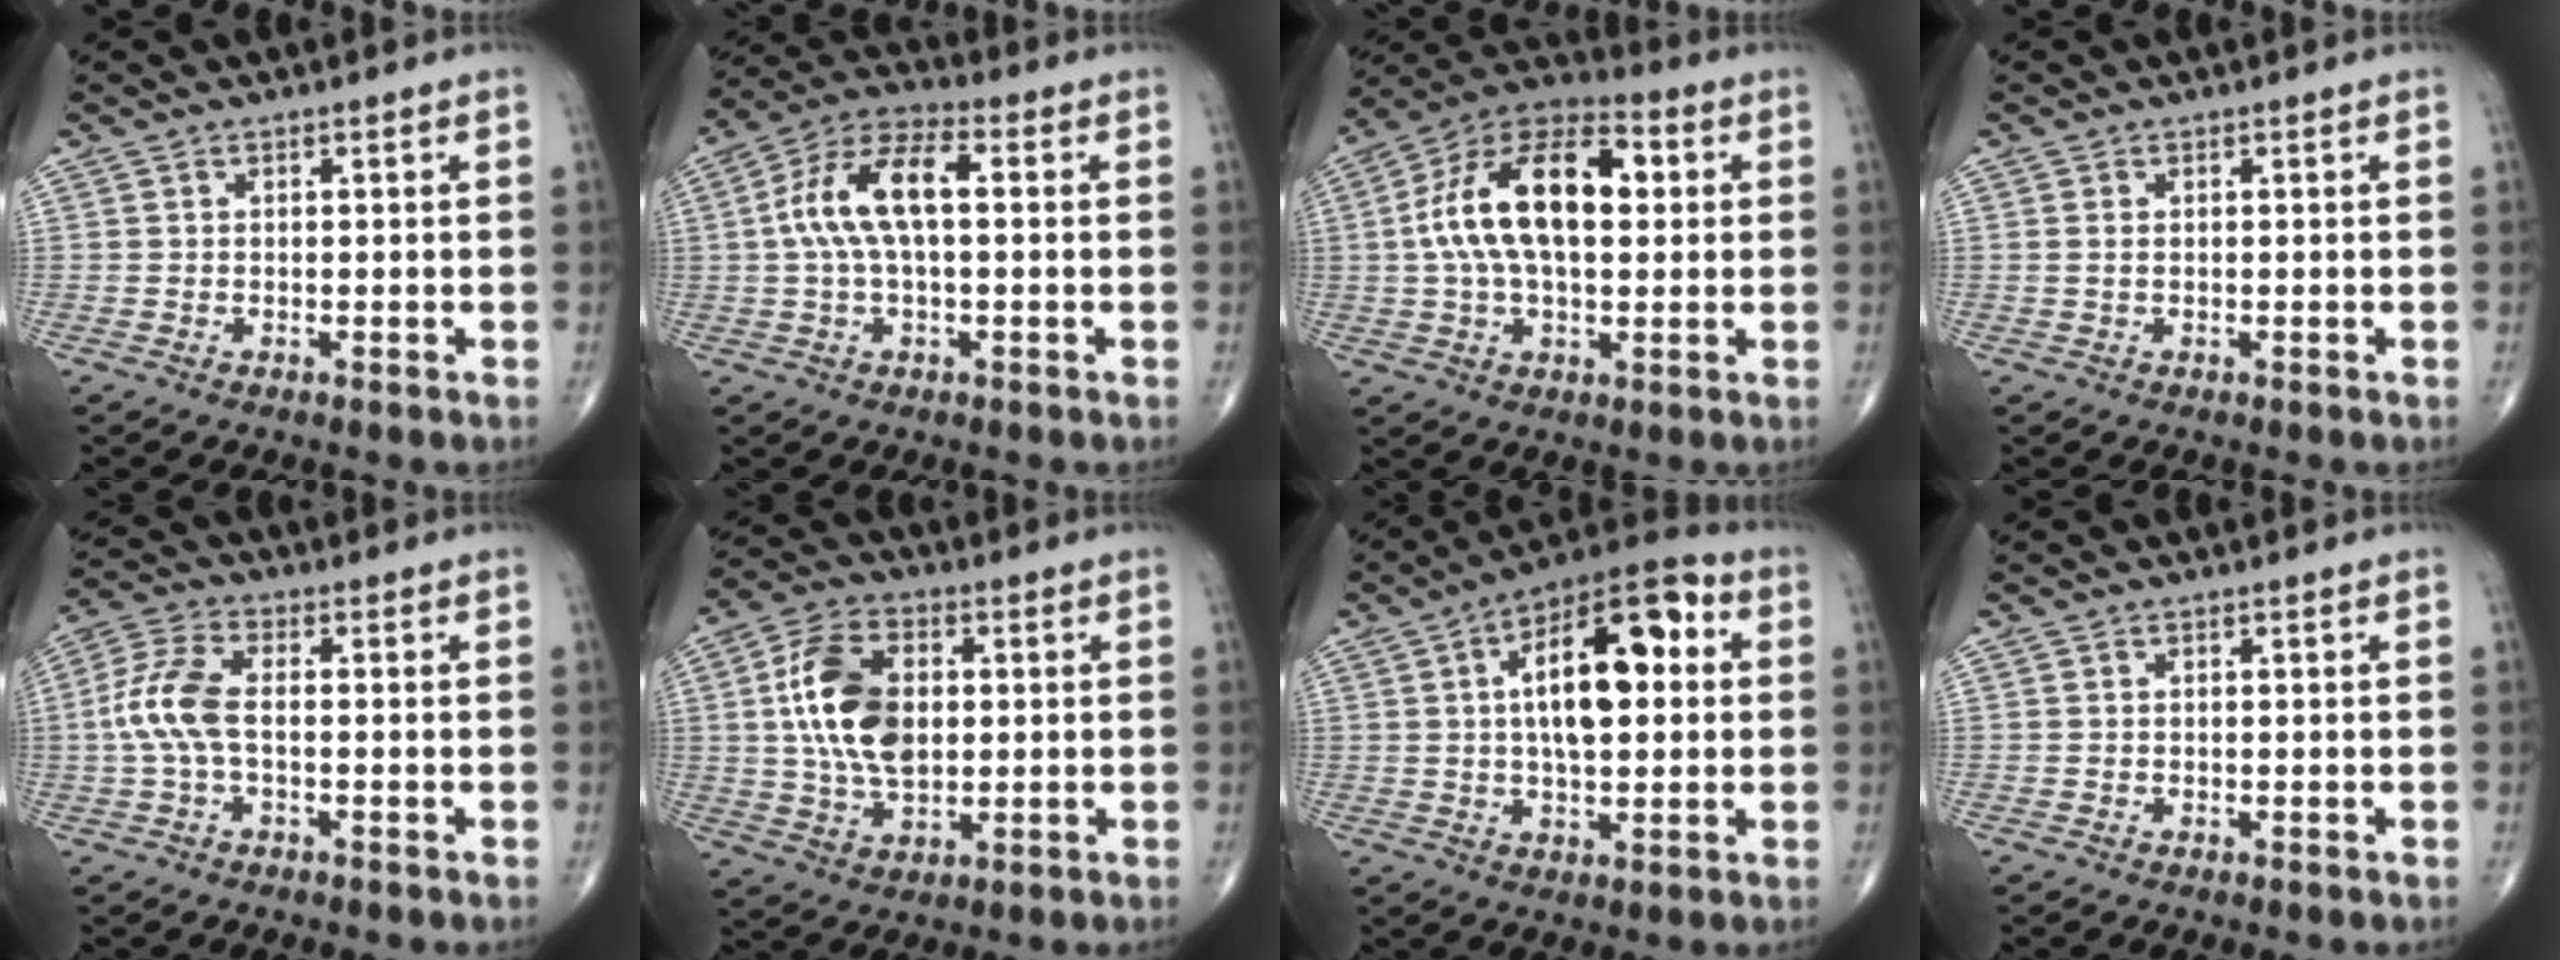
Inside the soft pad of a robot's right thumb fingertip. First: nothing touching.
{"total": 11.9, "force": [1.2, 5.3, 10.6], "torque": [-0.215, 0.036, 0.017]}
{"total": 19.1, "force": [2.6, 10.2, 16.0], "torque": [-0.276, 0.028, 0.036]}
{"total": 0.7, "force": [0.2, 0.3, 0.6], "torque": [-0.018, 0.003, 0.006]}
{"total": 8.0, "force": [-0.5, 3.7, 7.1], "torque": [-0.176, 0.022, -0.015]}
{"total": 14.2, "force": [1.6, 8.4, 11.3], "torque": [-0.204, 0.006, 0.030]}
{"total": 18.2, "force": [3.4, 8.2, 15.9], "torque": [-0.228, 0.021, 0.045]}
{"total": 0.0}